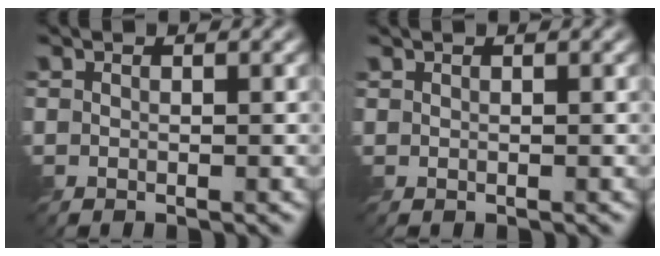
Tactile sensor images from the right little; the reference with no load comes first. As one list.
[{"total": 0.0}]